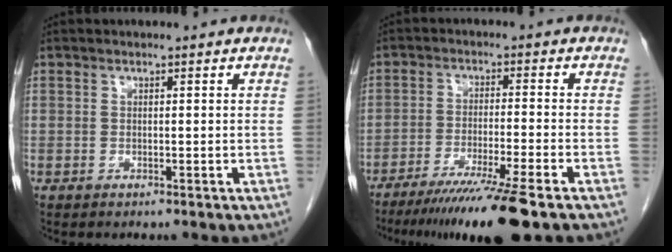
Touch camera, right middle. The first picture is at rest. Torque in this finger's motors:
{"motor_torque": [1.17, -0.97, 0.28, 0.14]}